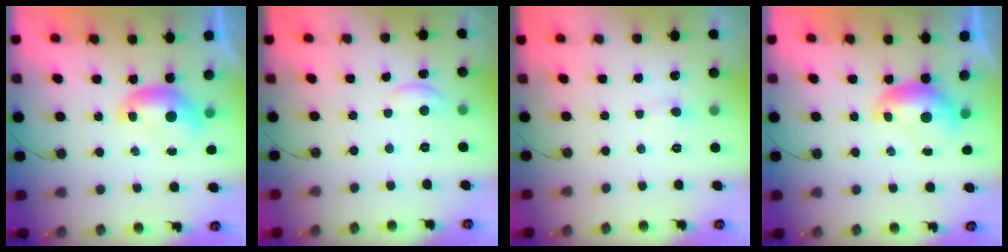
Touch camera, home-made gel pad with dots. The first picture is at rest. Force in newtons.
{"total": 0.7, "press": 0.5, "slide": 0.4}
{"total": 0.6, "press": 0.3, "slide": 0.4}
{"total": 1.1, "press": 1.0, "slide": 0.3}